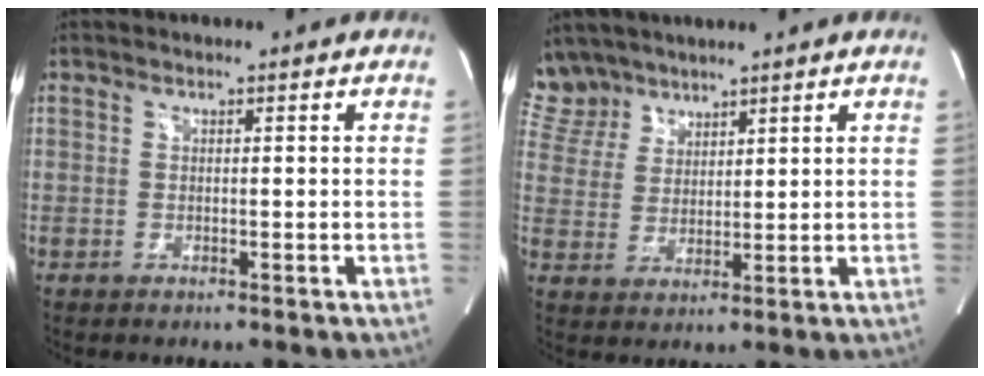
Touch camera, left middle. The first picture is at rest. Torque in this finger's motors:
{"motor_torque": [0.77, -0.73, 0.02, -0.06]}